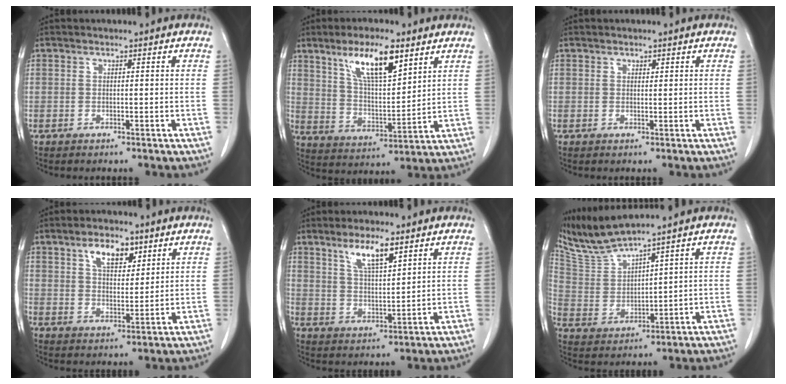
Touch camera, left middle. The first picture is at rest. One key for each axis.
{"total": 11.8, "fx": 7.1, "fy": 3.1, "fz": 8.9, "tx": -0.162, "ty": 0.003, "tz": 0.133}
{"total": 0.6, "fx": 0.4, "fy": 0.4, "fz": 0.3, "tx": -0.002, "ty": -0.003, "tz": 0.006}
{"total": 6.6, "fx": 3.7, "fy": 3.1, "fz": 4.5, "tx": -0.078, "ty": 0.006, "tz": 0.066}
{"total": 6.9, "fx": 4.3, "fy": 1.4, "fz": 5.1, "tx": -0.099, "ty": -0.001, "tz": 0.082}
{"total": 7.9, "fx": 7.3, "fy": -1.0, "fz": 2.7, "tx": -0.072, "ty": -0.001, "tz": 0.159}